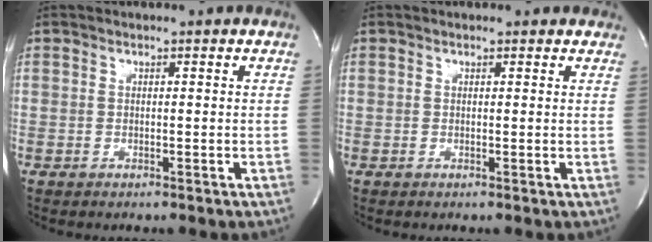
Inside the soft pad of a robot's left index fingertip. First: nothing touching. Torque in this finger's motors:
{"motor_torque": [0.38, -0.44, 0.11, -0.01]}